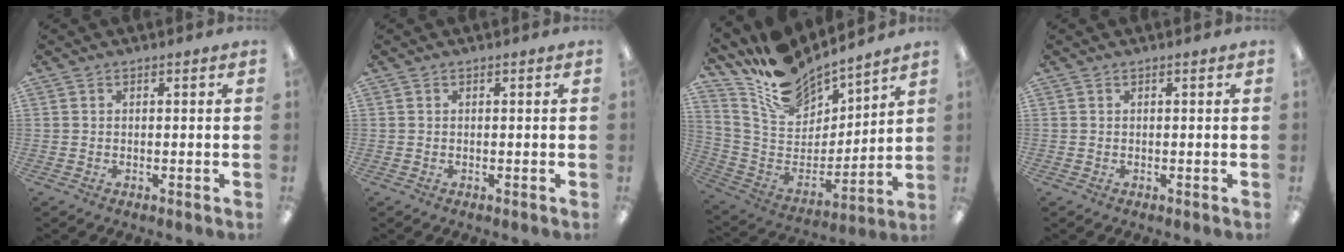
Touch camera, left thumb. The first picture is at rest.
{"total": 0.0}
{"total": 16.0, "force": [14.5, 5.6, 3.9], "torque": [-0.117, -0.118, 0.268]}
{"total": 0.0}